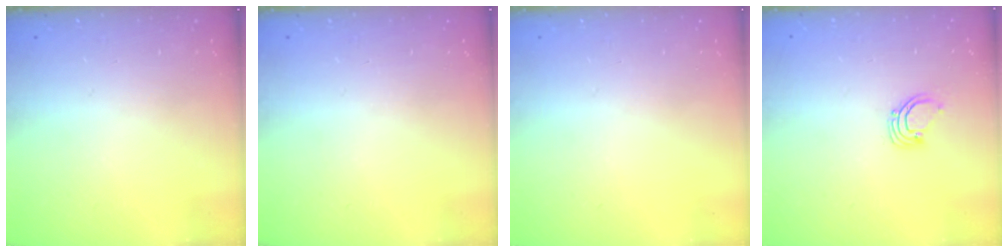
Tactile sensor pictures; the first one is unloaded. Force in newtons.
{"total": 0.0}
{"total": 0.0}
{"total": 2.7, "press": 2.7, "slide": 0.2}